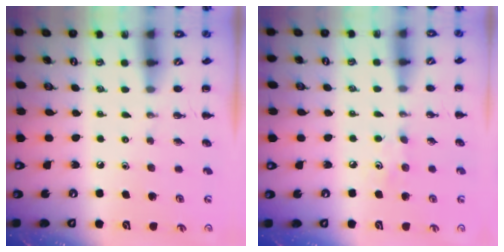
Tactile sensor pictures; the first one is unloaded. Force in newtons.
{"total": 4.9, "press": 4.7, "slide": 1.3}